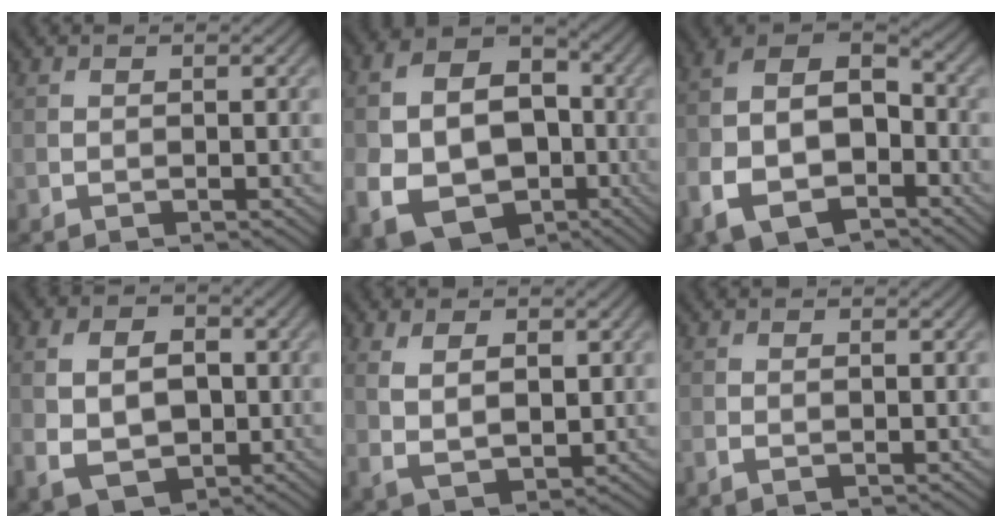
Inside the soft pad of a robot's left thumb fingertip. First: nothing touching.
{"total": 15.1, "force": [-4.2, 11.2, 9.1], "torque": [-0.191, -0.033, -0.069]}
{"total": 14.7, "force": [-6.6, 9.1, 9.5], "torque": [-0.218, -0.035, -0.118]}
{"total": 8.5, "force": [-0.6, 6.3, 5.6], "torque": [-0.108, 0.000, -0.014]}
{"total": 5.4, "force": [1.5, 3.2, 4.2], "torque": [-0.084, -0.007, 0.032]}
{"total": 0.9, "force": [-0.4, 0.3, 0.8], "torque": [-0.018, 0.000, -0.009]}